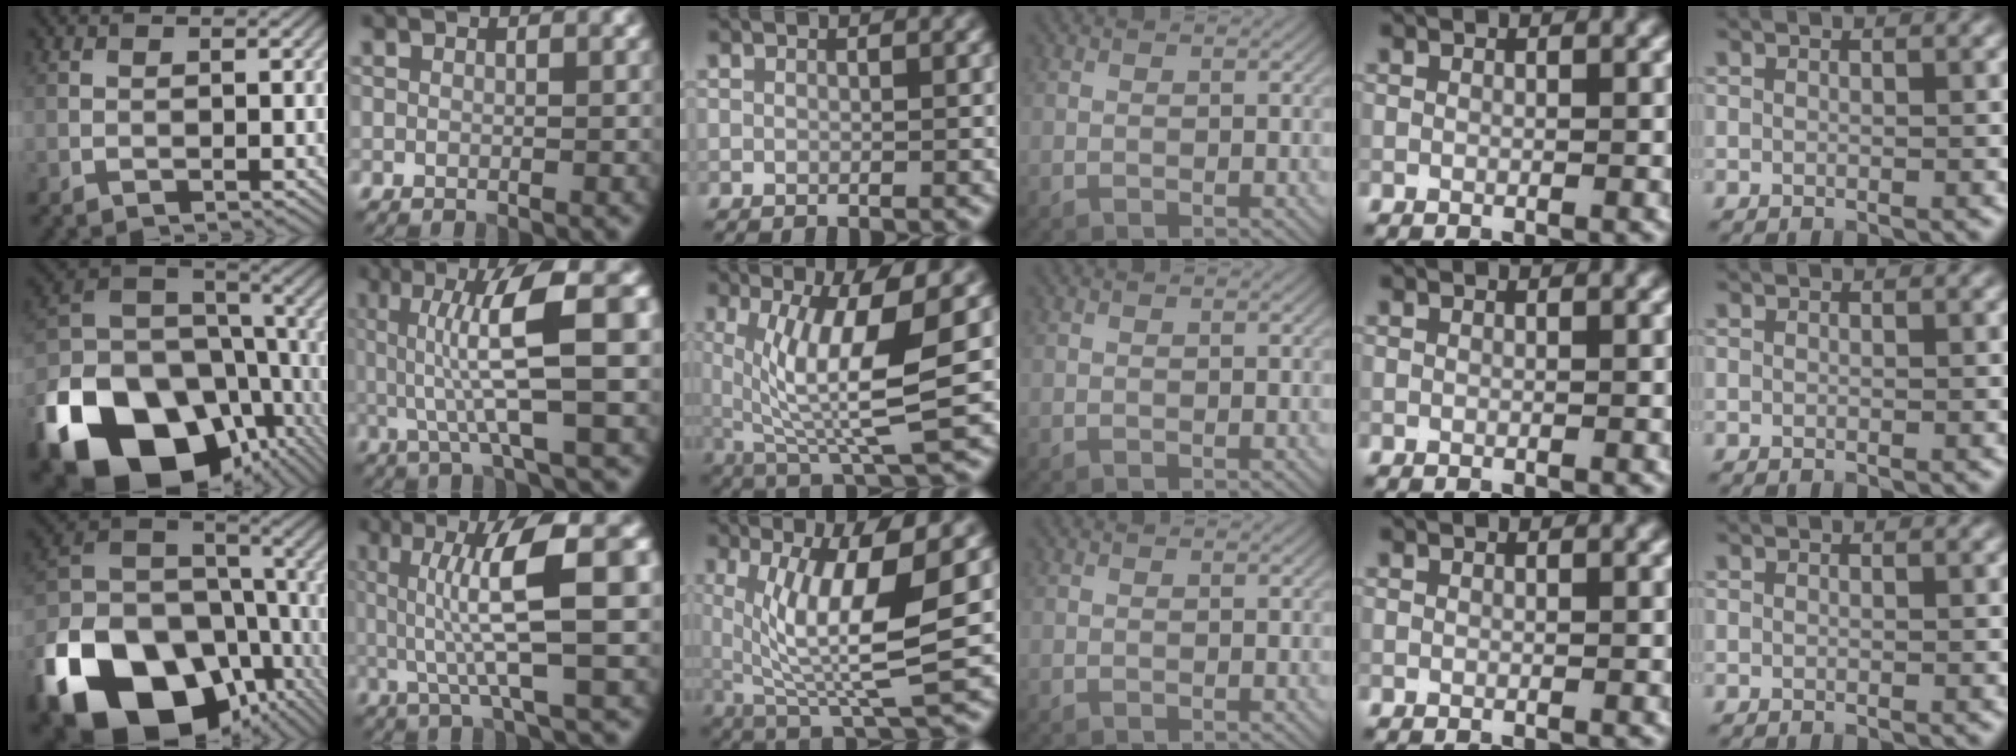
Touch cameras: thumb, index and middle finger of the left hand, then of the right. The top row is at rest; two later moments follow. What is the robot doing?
{"motion": "lift_and_place", "object": "calculator"}